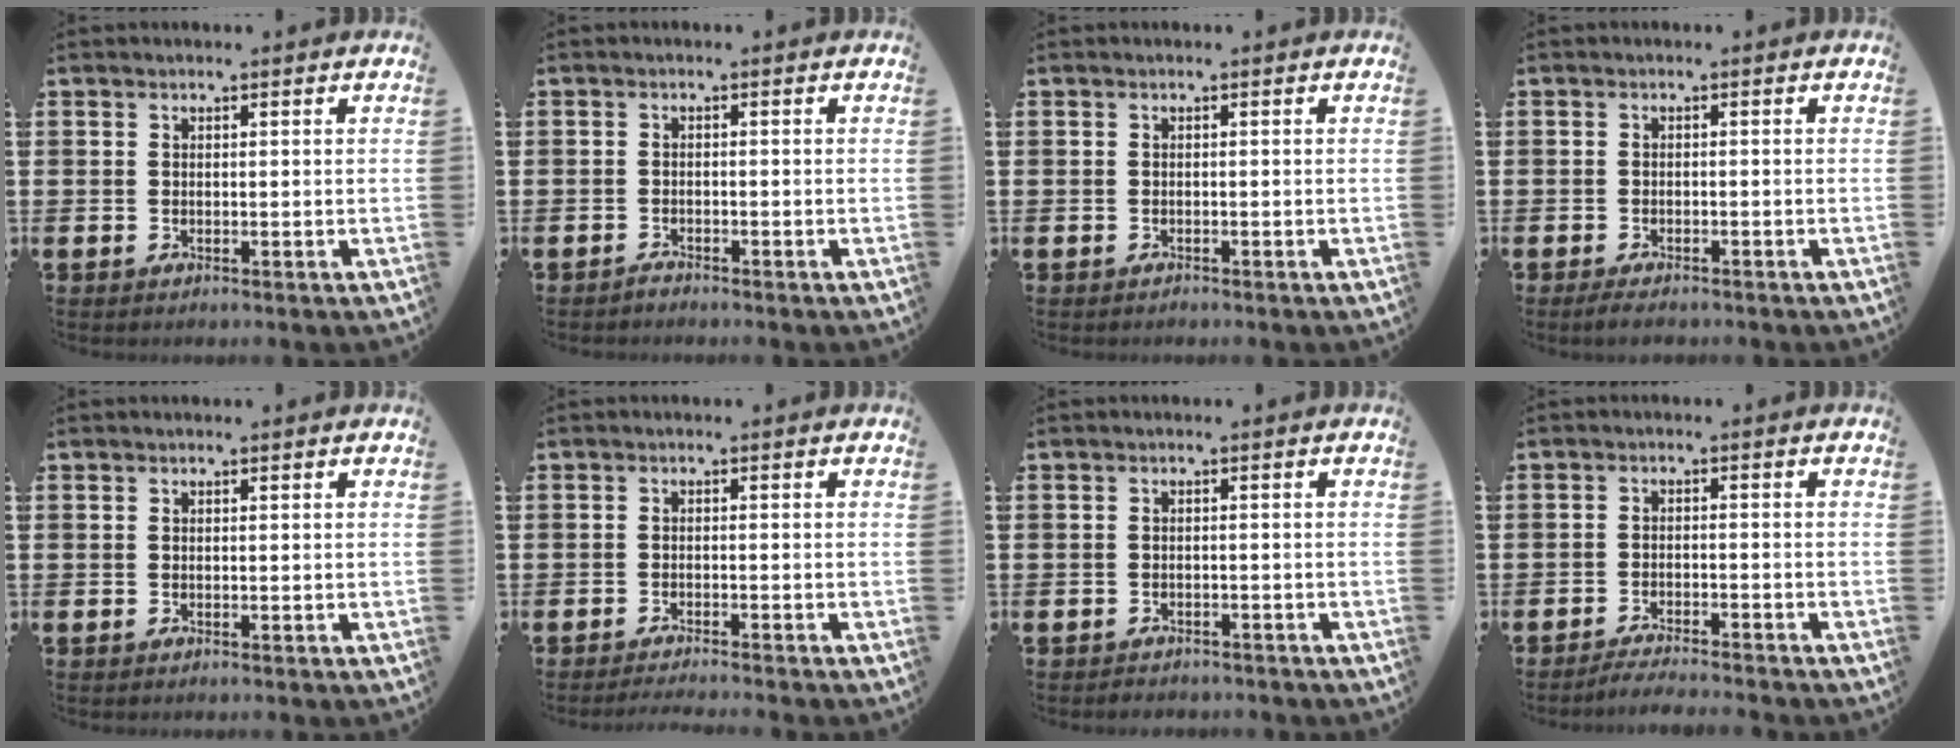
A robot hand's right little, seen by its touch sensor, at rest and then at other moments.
{"total": 0.8, "force": [-0.8, 0.1, 0.0], "torque": [-0.003, -0.002, -0.017]}
{"total": 0.0}
{"total": 1.3, "force": [-1.0, 0.3, 0.7], "torque": [-0.013, 0.001, -0.021]}
{"total": 0.0}
{"total": 1.1, "force": [-1.1, -0.2, 0.2], "torque": [-0.003, -0.001, -0.021]}
{"total": 1.0, "force": [-1.0, 0.1, -0.1], "torque": [-0.002, 0.003, -0.023]}
{"total": 2.3, "force": [-2.2, -0.2, 0.4], "torque": [-0.007, 0.003, -0.045]}